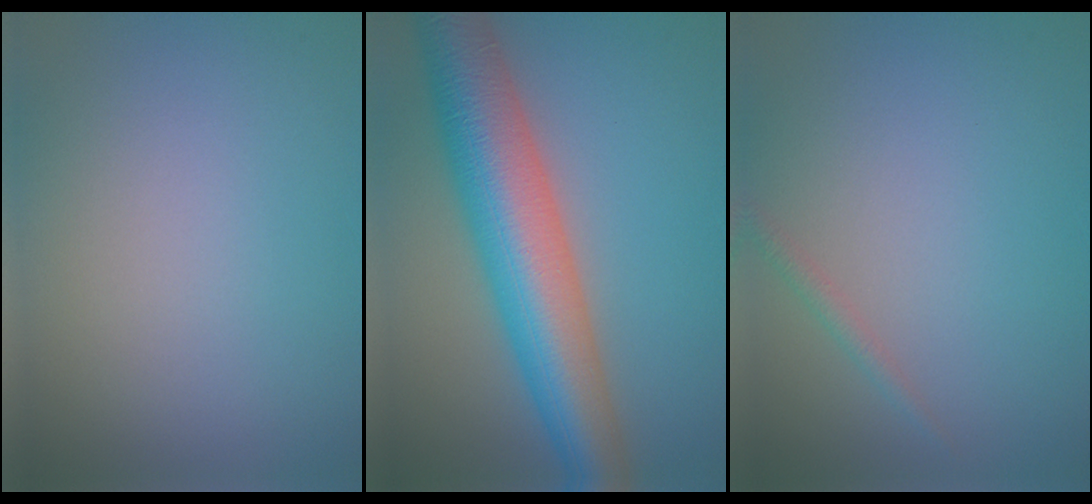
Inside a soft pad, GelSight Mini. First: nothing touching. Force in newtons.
{"total": 10.7, "press": 10.7, "slide": 0.3}
{"total": 1.0, "press": 1.0, "slide": 0.0}